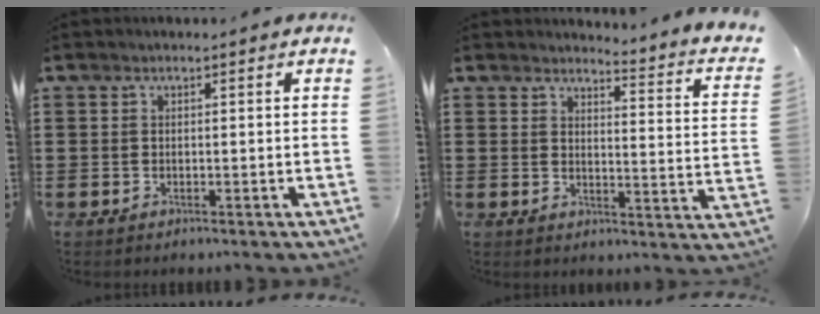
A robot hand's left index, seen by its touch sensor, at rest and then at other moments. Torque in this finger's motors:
{"motor_torque": [0.03, -0.13, -0.09, 0.00]}